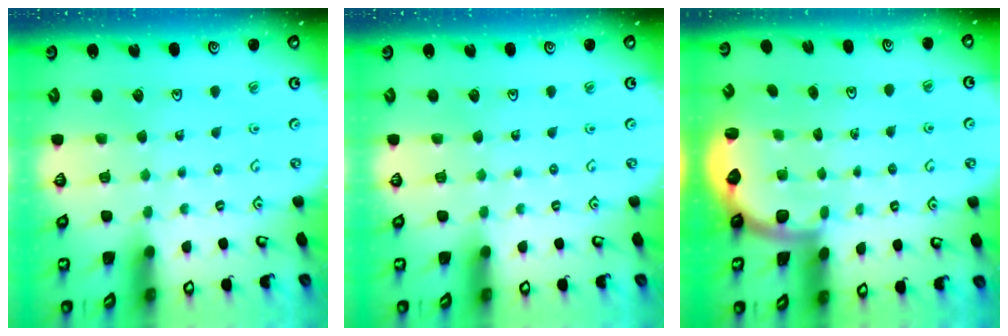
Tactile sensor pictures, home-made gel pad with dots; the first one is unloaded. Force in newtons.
{"total": 0.0}
{"total": 2.2, "press": 2.1, "slide": 0.8}